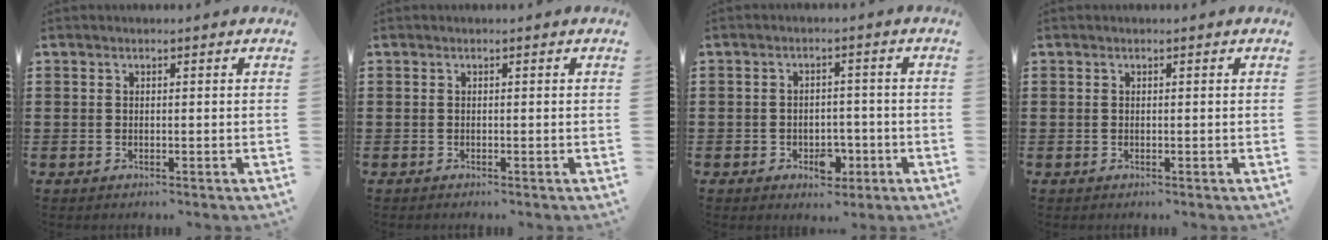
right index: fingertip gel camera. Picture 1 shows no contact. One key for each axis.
{"total": 0.0}
{"total": 4.2, "fx": -1.9, "fy": 2.8, "fz": 2.5, "tx": -0.037, "ty": 0.001, "tz": -0.034}
{"total": 0.0}